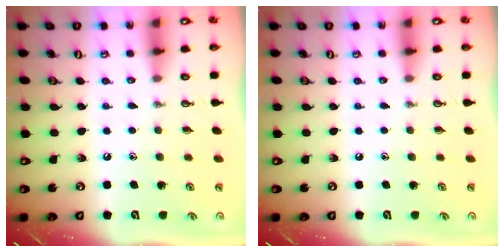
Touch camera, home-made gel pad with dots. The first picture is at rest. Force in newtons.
{"total": 0.0}